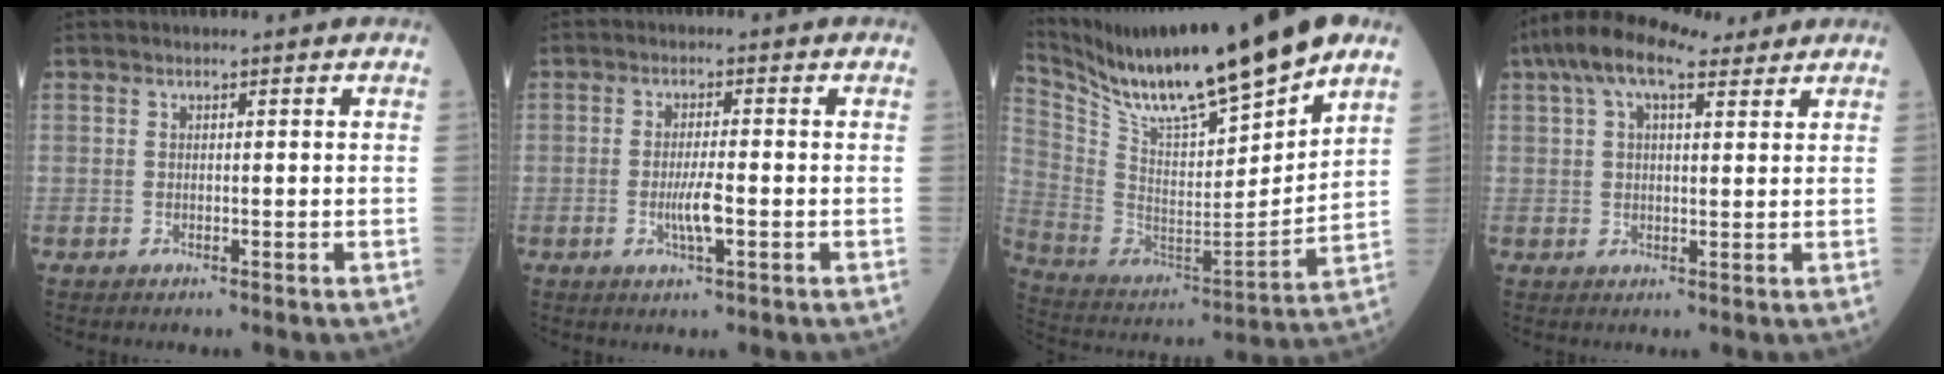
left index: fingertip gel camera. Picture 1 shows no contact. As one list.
[{"total": 3.6, "force": [-1.0, 0.4, 3.5], "torque": [-0.070, -0.004, -0.019]}, {"total": 22.8, "force": [18.8, 1.0, 12.9], "torque": [-0.238, -0.012, 0.331]}, {"total": 9.2, "force": [6.3, 3.1, 6.0], "torque": [-0.121, 0.044, 0.108]}]